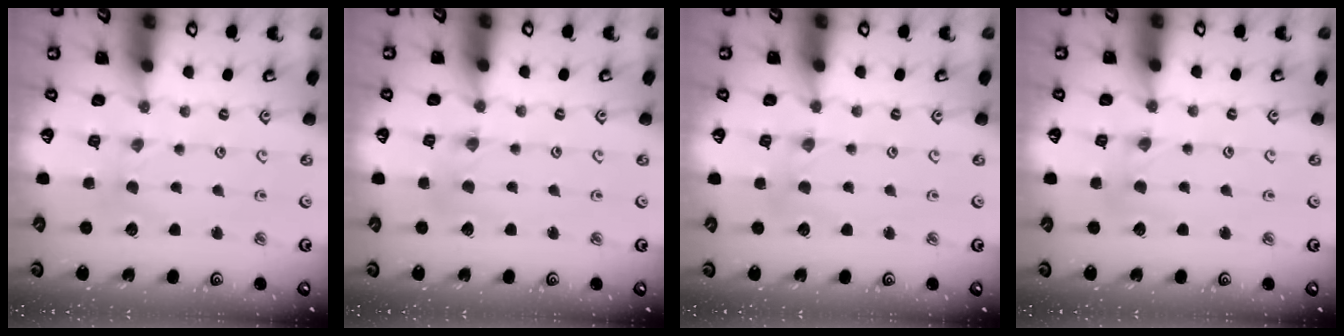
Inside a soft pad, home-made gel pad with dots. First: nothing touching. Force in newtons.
{"total": 0.6, "press": 0.6, "slide": 0.1}
{"total": 2.0, "press": 1.9, "slide": 0.4}
{"total": 1.9, "press": 1.9, "slide": 0.3}